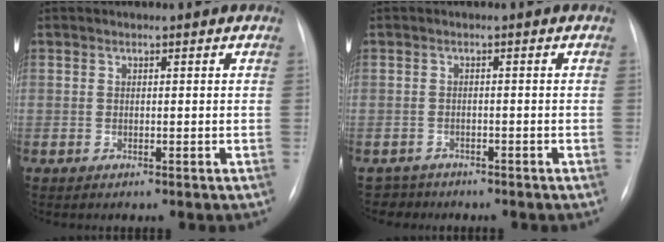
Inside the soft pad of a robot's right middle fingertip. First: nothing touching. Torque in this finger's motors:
{"motor_torque": [-0.04, 0.03, -0.09, -0.02]}